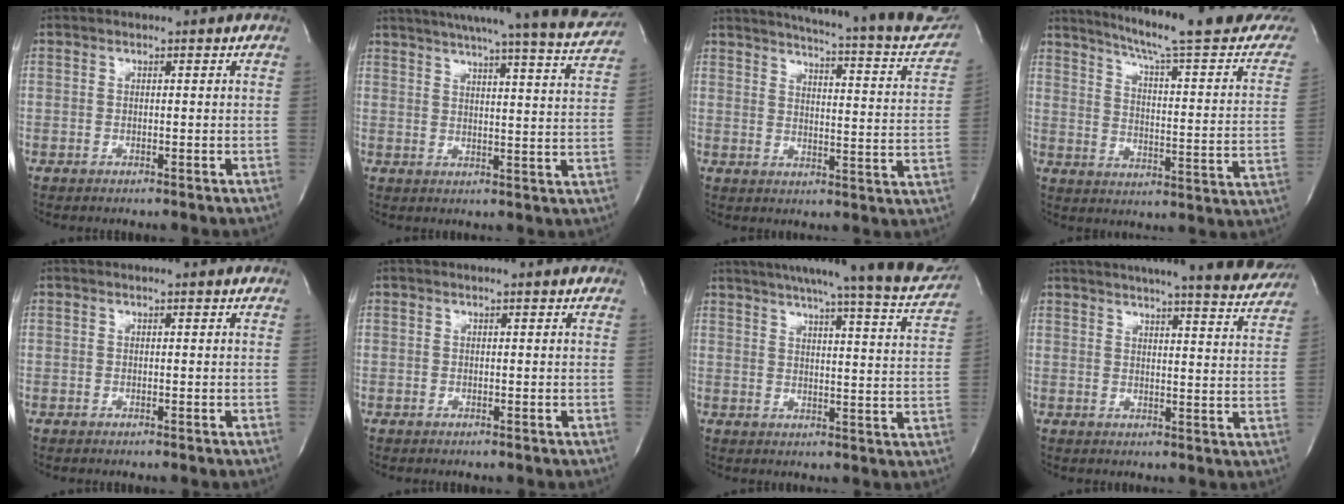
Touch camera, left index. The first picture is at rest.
{"total": 22.0, "force": [20.0, 0.2, 9.1], "torque": [-0.135, -0.056, 0.235]}
{"total": 24.6, "force": [22.3, 2.5, 10.1], "torque": [-0.143, -0.082, 0.255]}
{"total": 24.3, "force": [21.3, 0.2, 11.6], "torque": [-0.171, -0.077, 0.272]}
{"total": 1.4, "force": [1.4, -0.1, 0.5], "torque": [-0.015, 0.004, 0.013]}
{"total": 1.6, "force": [1.5, -0.1, 0.6], "torque": [-0.016, 0.005, 0.014]}
{"total": 22.9, "force": [20.3, 1.1, 10.5], "torque": [-0.149, -0.050, 0.238]}
{"total": 21.2, "force": [19.0, 1.7, 9.2], "torque": [-0.129, -0.046, 0.218]}